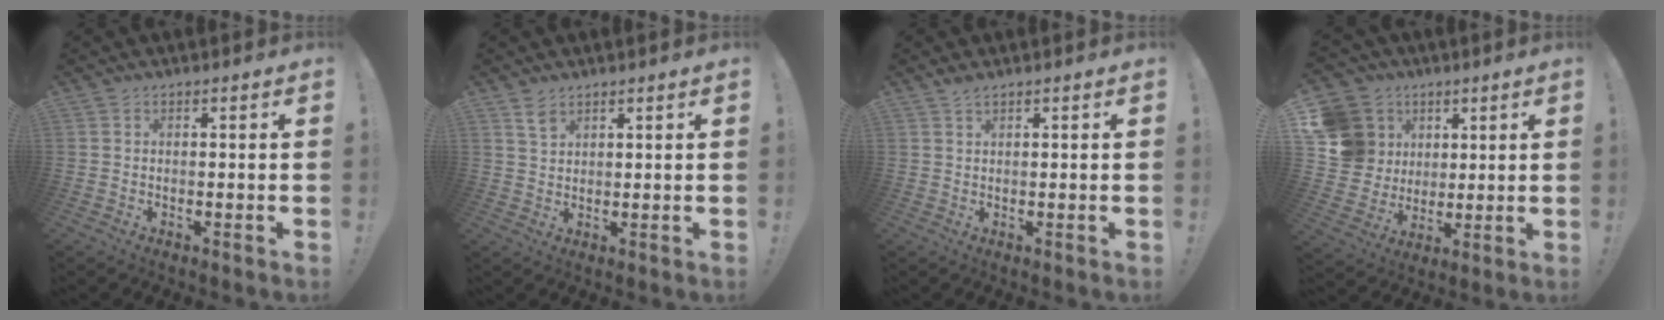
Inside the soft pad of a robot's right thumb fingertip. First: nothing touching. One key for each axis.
{"total": 3.5, "fx": 2.5, "fy": 1.7, "fz": 1.7, "tx": -0.025, "ty": -0.016, "tz": 0.047}
{"total": 1.6, "fx": 1.2, "fy": 0.4, "fz": 1.0, "tx": -0.017, "ty": -0.003, "tz": 0.022}
{"total": 15.1, "fx": 4.1, "fy": 13.8, "fz": 4.8, "tx": -0.078, "ty": -0.003, "tz": 0.108}